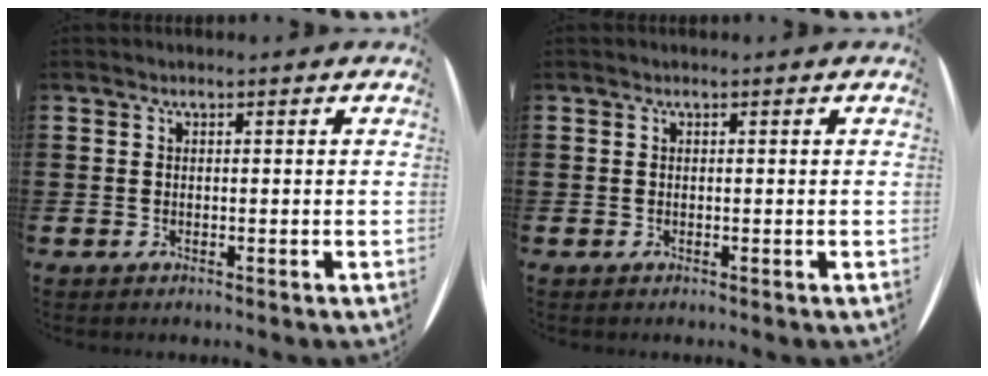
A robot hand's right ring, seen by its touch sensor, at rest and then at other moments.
{"total": 0.0}